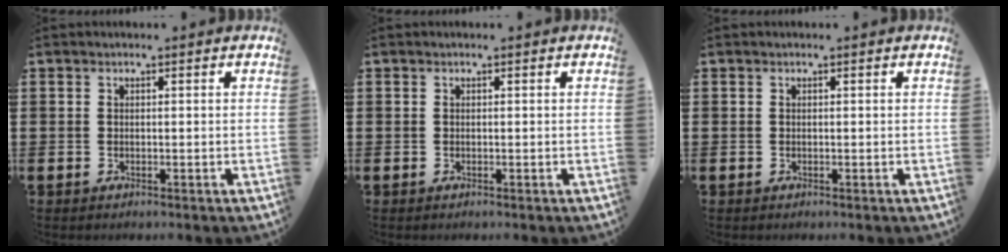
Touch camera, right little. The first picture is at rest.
{"total": 0.0}
{"total": 0.0}